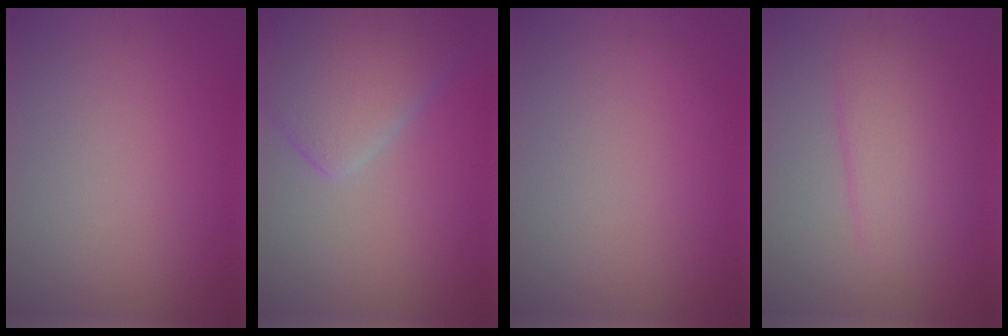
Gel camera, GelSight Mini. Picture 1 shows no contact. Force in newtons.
{"total": 6.5, "press": 6.5, "slide": 0.6}
{"total": 0.0}
{"total": 4.2, "press": 4.2, "slide": 0.2}